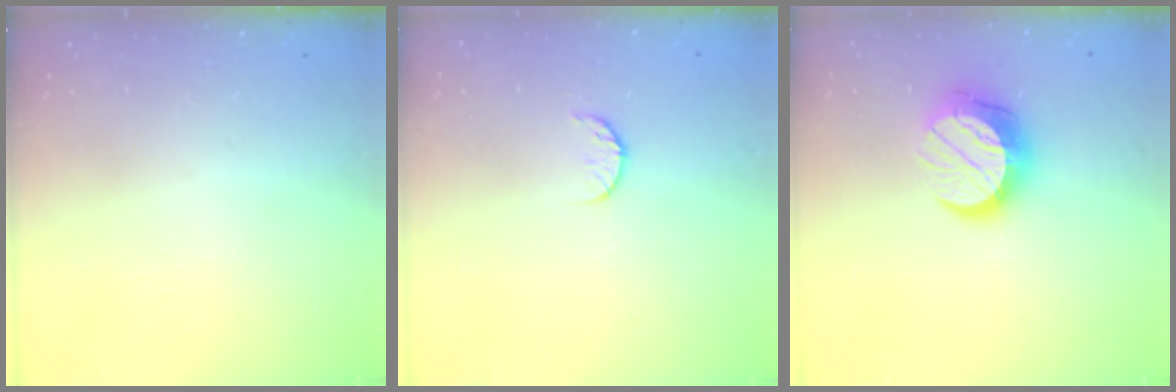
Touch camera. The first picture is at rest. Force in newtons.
{"total": 6.6, "press": 6.6, "slide": 0.7}
{"total": 13.1, "press": 13.1, "slide": 0.8}